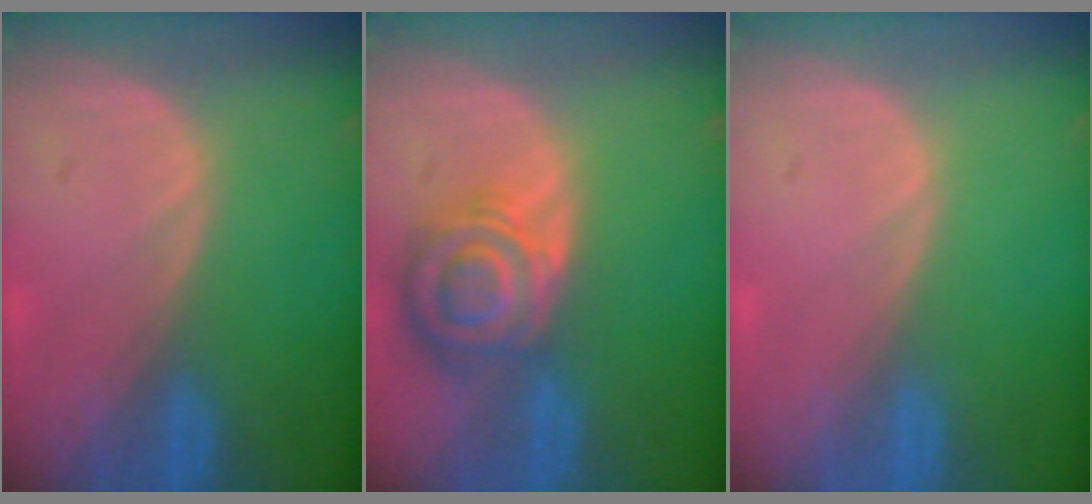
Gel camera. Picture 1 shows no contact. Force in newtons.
{"total": 8.3, "press": 7.2, "slide": 4.1}
{"total": 0.0}